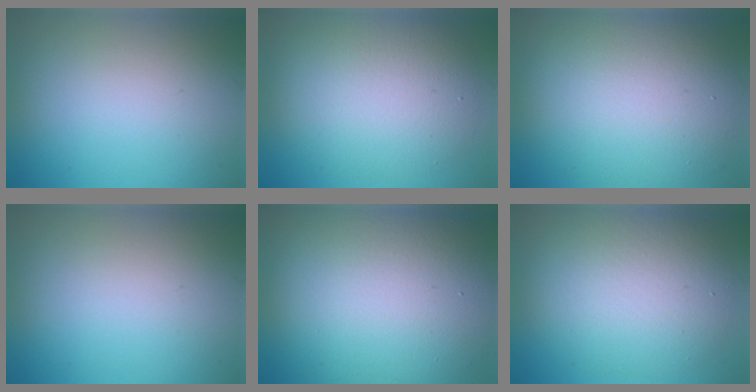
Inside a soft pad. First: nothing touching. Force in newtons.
{"total": 7.1, "press": 7.1, "slide": 0.5}
{"total": 10.0, "press": 10.0, "slide": 0.4}
{"total": 0.0}
{"total": 14.6, "press": 14.6, "slide": 0.4}
{"total": 7.4, "press": 7.4, "slide": 0.2}